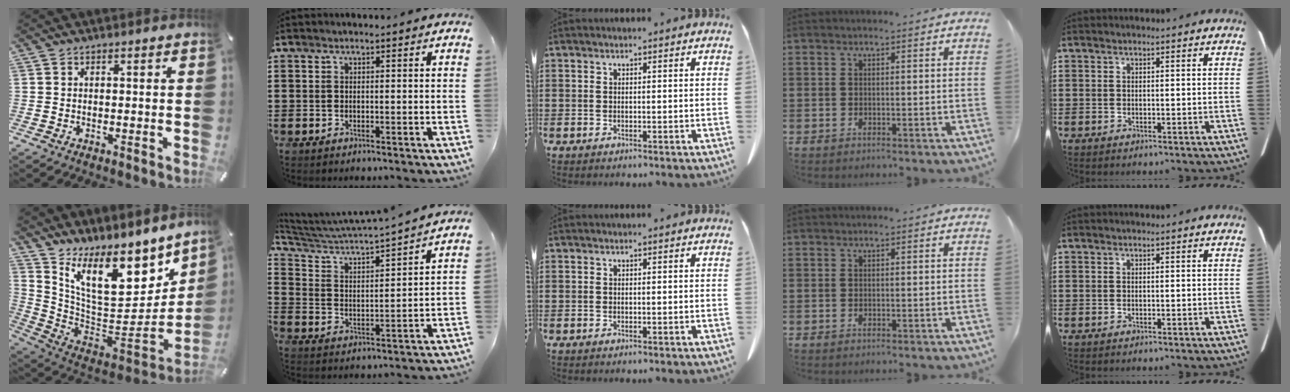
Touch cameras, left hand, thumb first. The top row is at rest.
{"thumb": {"total": 18.9, "force": [10.9, 9.6, 12.0], "torque": [-0.183, -0.097, 0.192]}, "index": {"total": 3.6, "force": [3.4, 0.0, 1.1], "torque": [-0.048, -0.034, 0.047]}}